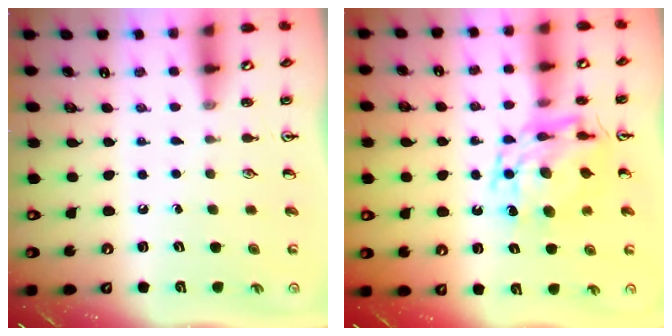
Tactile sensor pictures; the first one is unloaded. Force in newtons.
{"total": 12.7, "press": 12.6, "slide": 1.6}